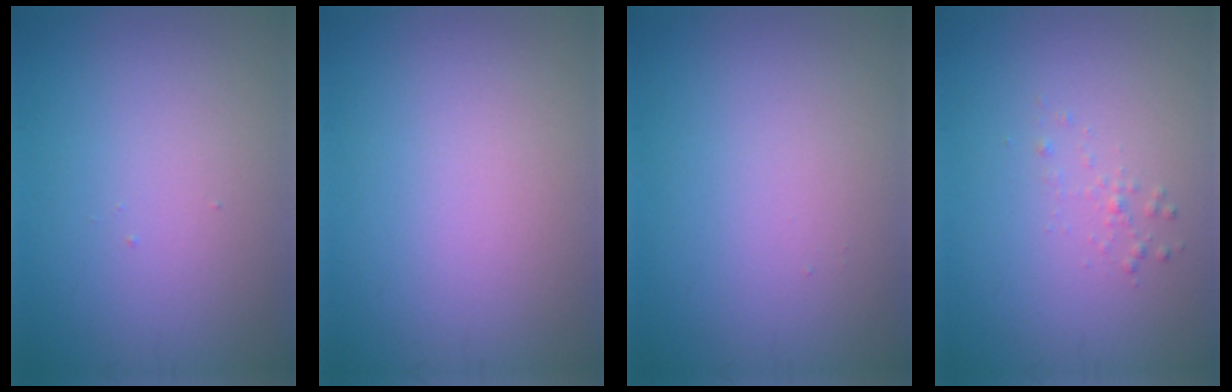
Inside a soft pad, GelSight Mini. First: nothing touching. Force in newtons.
{"total": 0.0}
{"total": 0.0}
{"total": 0.7, "press": 0.7, "slide": 0.1}